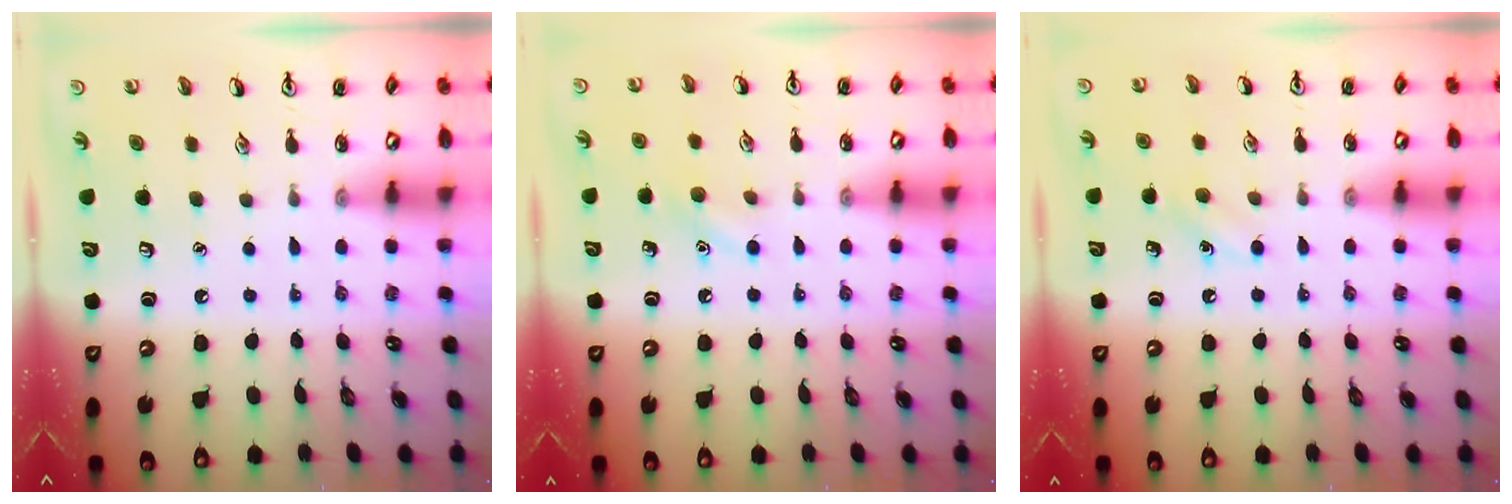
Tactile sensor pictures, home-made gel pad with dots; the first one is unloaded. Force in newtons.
{"total": 7.0, "press": 6.7, "slide": 2.0}
{"total": 6.5, "press": 6.3, "slide": 1.7}